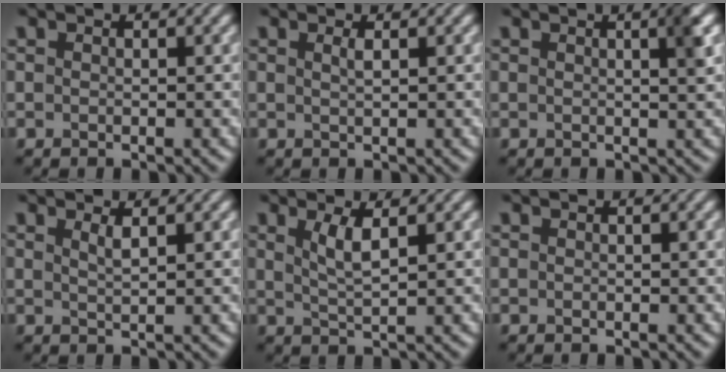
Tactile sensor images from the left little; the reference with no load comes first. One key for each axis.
{"total": 1.0, "fx": 0.4, "fy": 0.3, "fz": 0.9, "tx": -0.011, "ty": 0.003, "tz": 0.005}
{"total": 2.6, "fx": 0.8, "fy": 0.6, "fz": 2.4, "tx": -0.021, "ty": 0.010, "tz": 0.007}
{"total": 1.3, "fx": 0.8, "fy": 0.3, "fz": 1.0, "tx": -0.015, "ty": 0.001, "tz": 0.012}
{"total": 2.5, "fx": 1.1, "fy": 0.6, "fz": 2.2, "tx": -0.044, "ty": -0.004, "tz": 0.022}
{"total": 0.0}